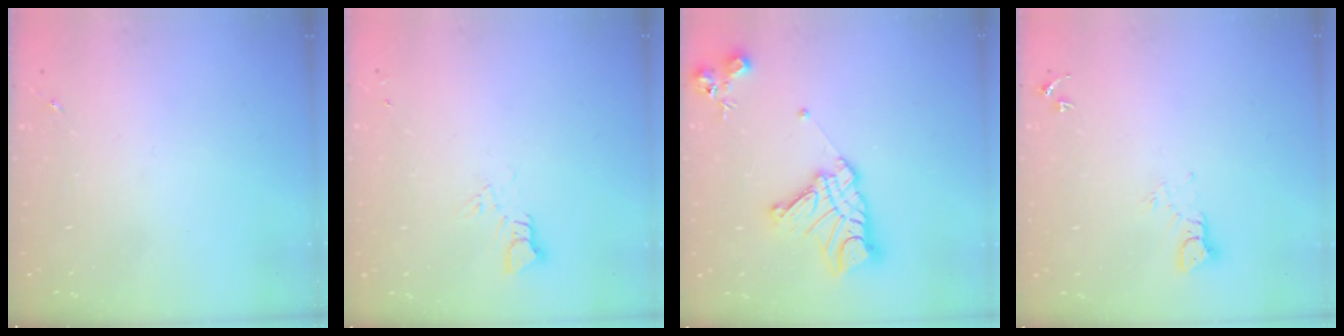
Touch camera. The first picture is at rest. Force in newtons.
{"total": 3.8, "press": 3.8, "slide": 0.3}
{"total": 16.1, "press": 16.0, "slide": 1.6}
{"total": 3.7, "press": 3.7, "slide": 0.4}